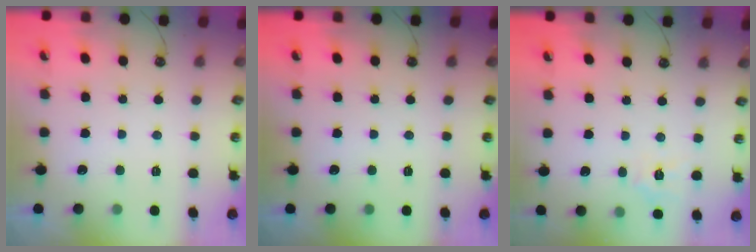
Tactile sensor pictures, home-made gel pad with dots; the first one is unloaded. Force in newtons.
{"total": 0.0}
{"total": 5.9, "press": 5.9, "slide": 0.7}